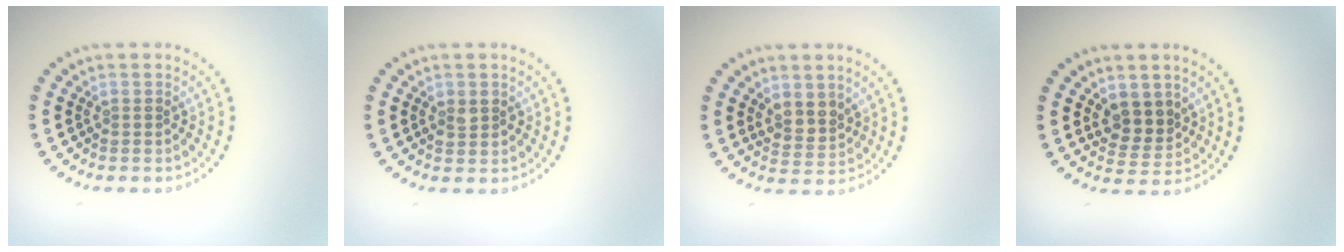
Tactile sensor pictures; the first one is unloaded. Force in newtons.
{"total": 1.4, "press": 1.4, "slide": 0.0}
{"total": 2.1, "press": 1.8, "slide": 1.1}
{"total": 2.8, "press": 2.5, "slide": 1.3}